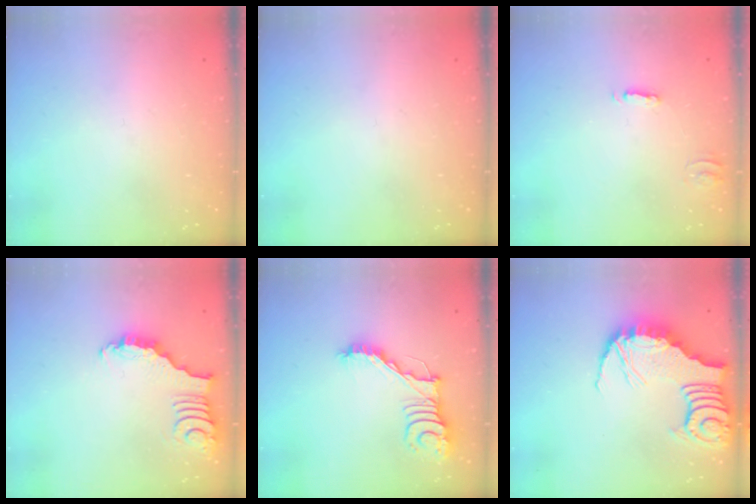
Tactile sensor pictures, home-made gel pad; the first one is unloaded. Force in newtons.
{"total": 0.0}
{"total": 2.5, "press": 2.5, "slide": 0.2}
{"total": 2.9, "press": 2.8, "slide": 0.4}
{"total": 14.0, "press": 14.0, "slide": 0.4}
{"total": 10.5, "press": 10.5, "slide": 1.3}